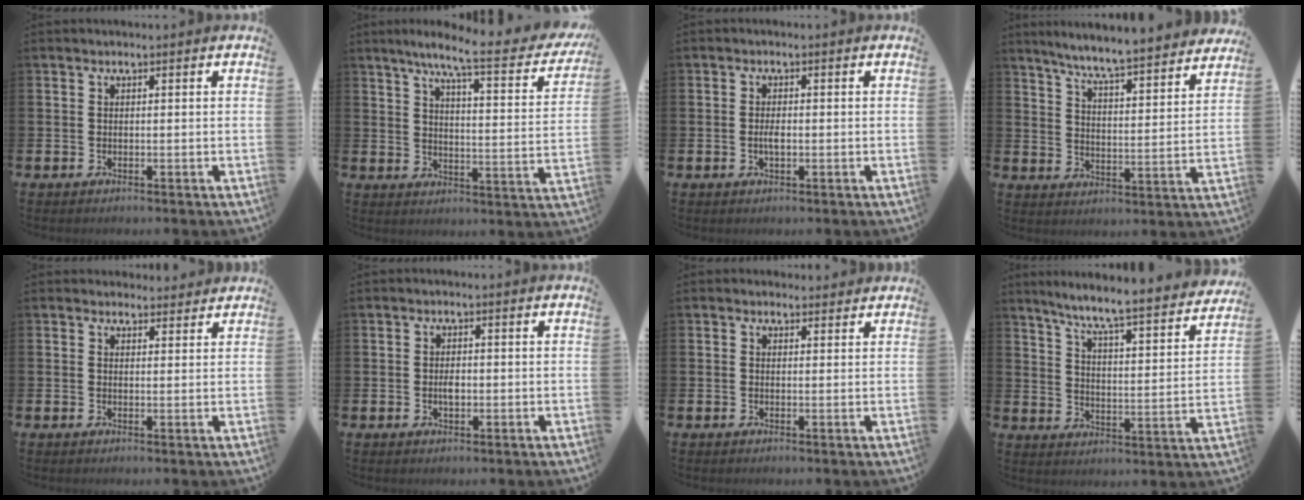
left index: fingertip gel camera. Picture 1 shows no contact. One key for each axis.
{"total": 8.2, "fx": 6.3, "fy": 0.7, "fz": 5.2, "tx": -0.100, "ty": -0.046, "tz": 0.094}
{"total": 1.7, "fx": -0.2, "fy": 0.7, "fz": 1.5, "tx": -0.022, "ty": -0.001, "tz": -0.007}
{"total": 7.0, "fx": 6.7, "fy": -0.4, "fz": 2.0, "tx": -0.058, "ty": -0.057, "tz": 0.111}
{"total": 2.2, "fx": 2.1, "fy": 0.7, "fz": -0.1, "tx": 0.009, "ty": -0.009, "tz": 0.036}
{"total": 1.7, "fx": -0.1, "fy": 0.9, "fz": 1.4, "tx": -0.015, "ty": -0.002, "tz": -0.006}
{"total": 1.1, "fx": 1.0, "fy": 0.6, "fz": 0.1, "tx": 0.007, "ty": 0.003, "tz": 0.015}
{"total": 6.9, "fx": 6.2, "fy": -0.2, "fz": 3.0, "tx": -0.076, "ty": -0.058, "tz": 0.099}